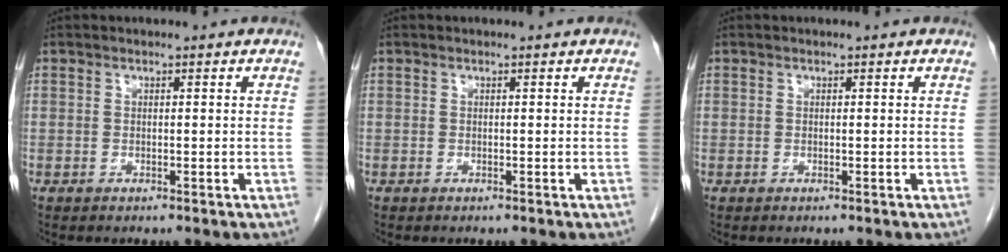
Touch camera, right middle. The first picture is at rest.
{"total": 0.0}
{"total": 0.0}